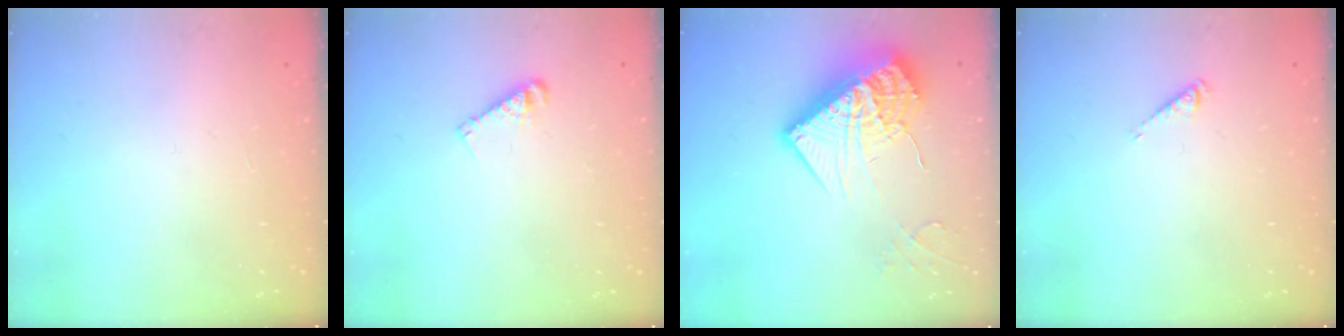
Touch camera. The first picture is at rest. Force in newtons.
{"total": 4.9, "press": 4.9, "slide": 0.3}
{"total": 19.0, "press": 18.9, "slide": 1.8}
{"total": 2.7, "press": 2.6, "slide": 0.5}